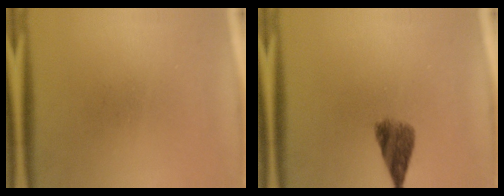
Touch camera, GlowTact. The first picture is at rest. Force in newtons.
{"total": 4.7}